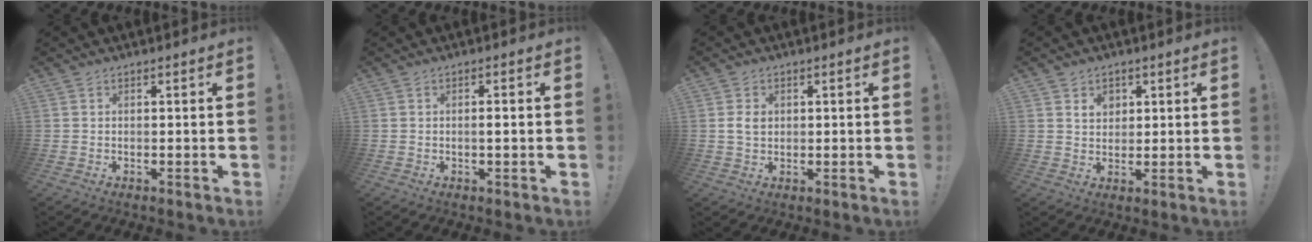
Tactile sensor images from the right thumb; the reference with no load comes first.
{"total": 1.6, "force": [-0.3, 0.0, 1.6], "torque": [-0.025, 0.000, -0.008]}
{"total": 3.7, "force": [0.4, 2.7, 2.5], "torque": [-0.040, 0.003, 0.008]}
{"total": 4.3, "force": [2.0, 3.4, 1.7], "torque": [-0.020, -0.007, 0.033]}